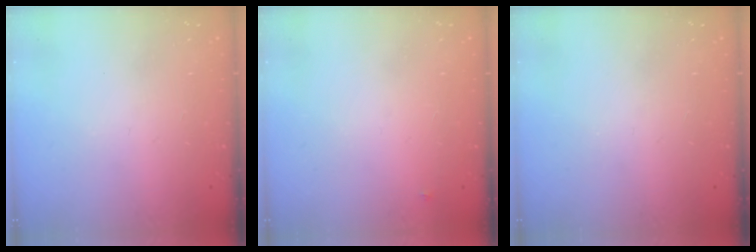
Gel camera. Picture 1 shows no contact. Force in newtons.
{"total": 3.1, "press": 3.1, "slide": 0.3}
{"total": 0.0}